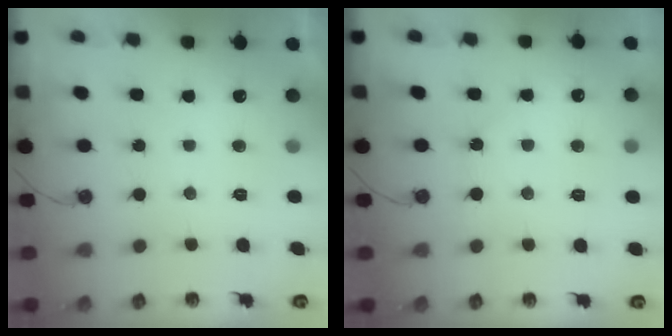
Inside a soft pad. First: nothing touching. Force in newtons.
{"total": 4.7, "press": 4.6, "slide": 0.7}